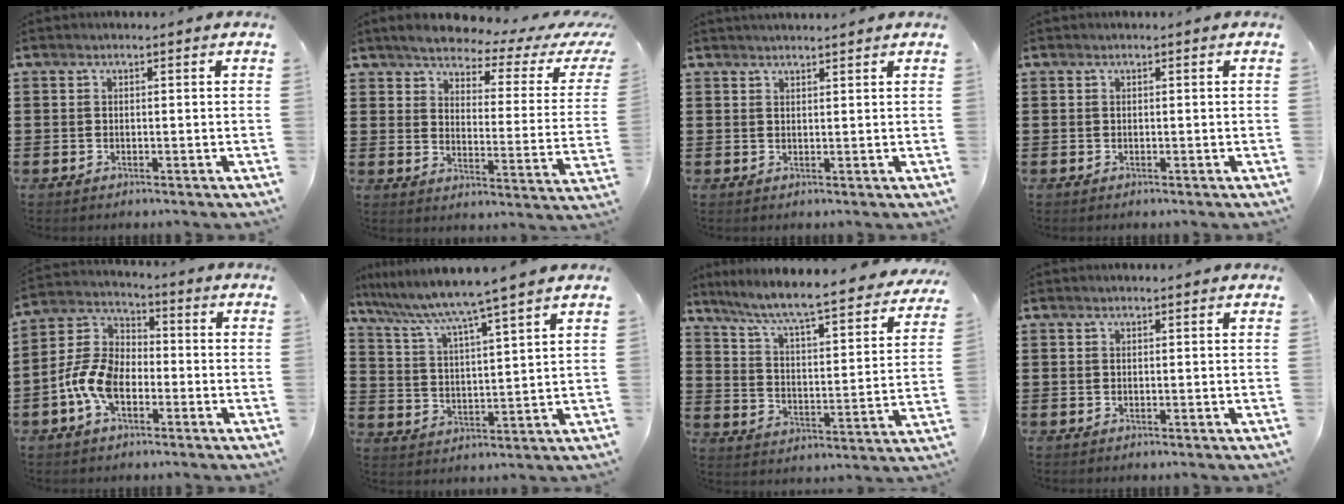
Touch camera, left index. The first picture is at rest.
{"total": 4.2, "force": [3.7, 0.7, 1.8], "torque": [-0.051, -0.029, 0.057]}
{"total": 1.3, "force": [1.3, -0.1, 0.2], "torque": [-0.006, -0.001, 0.025]}
{"total": 0.0}
{"total": 8.2, "force": [-3.3, 4.9, 5.6], "torque": [-0.157, 0.002, -0.075]}
{"total": 6.1, "force": [5.2, -1.4, 2.7], "torque": [-0.077, -0.042, 0.081]}
{"total": 6.6, "force": [5.8, -0.4, 3.2], "torque": [-0.088, -0.050, 0.088]}
{"total": 0.0}